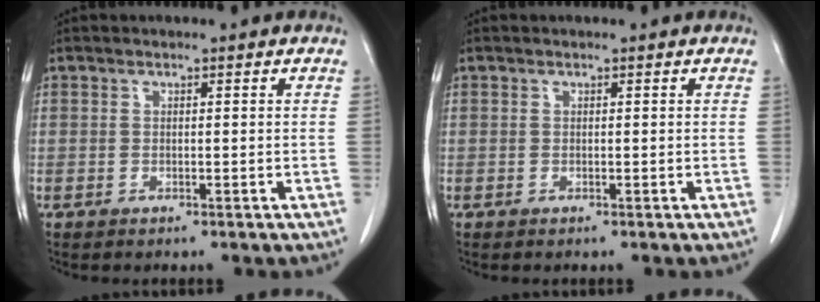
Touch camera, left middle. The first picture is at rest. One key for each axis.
{"total": 0.0}